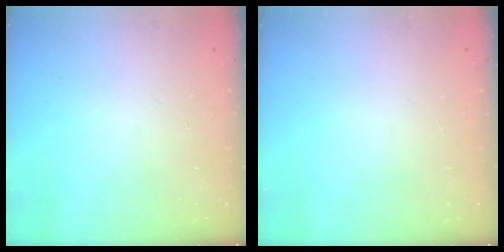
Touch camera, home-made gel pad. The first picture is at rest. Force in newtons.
{"total": 0.0}